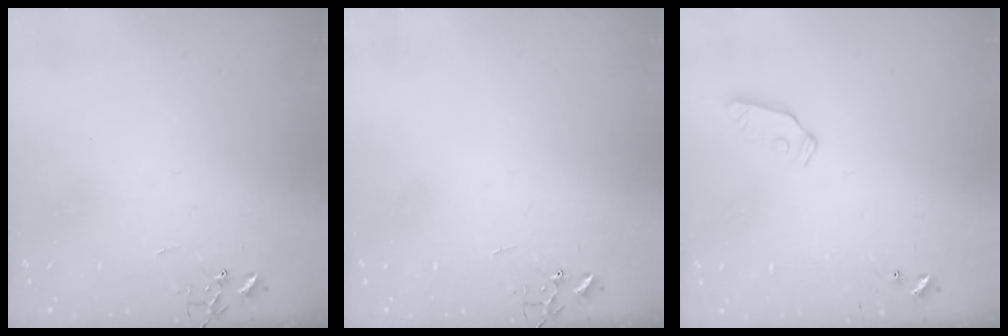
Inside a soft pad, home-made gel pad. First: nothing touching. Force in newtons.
{"total": 0.0}
{"total": 5.5, "press": 5.5, "slide": 0.2}